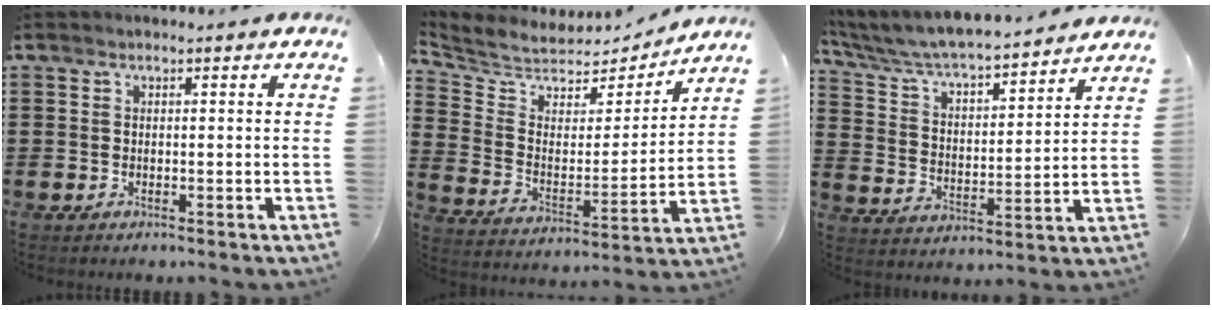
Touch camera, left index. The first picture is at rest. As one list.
[{"total": 5.5, "force": [5.2, 1.8, 0.1], "torque": [-0.043, -0.047, 0.085]}, {"total": 5.4, "force": [5.1, 0.5, 1.8], "torque": [-0.061, -0.041, 0.079]}]